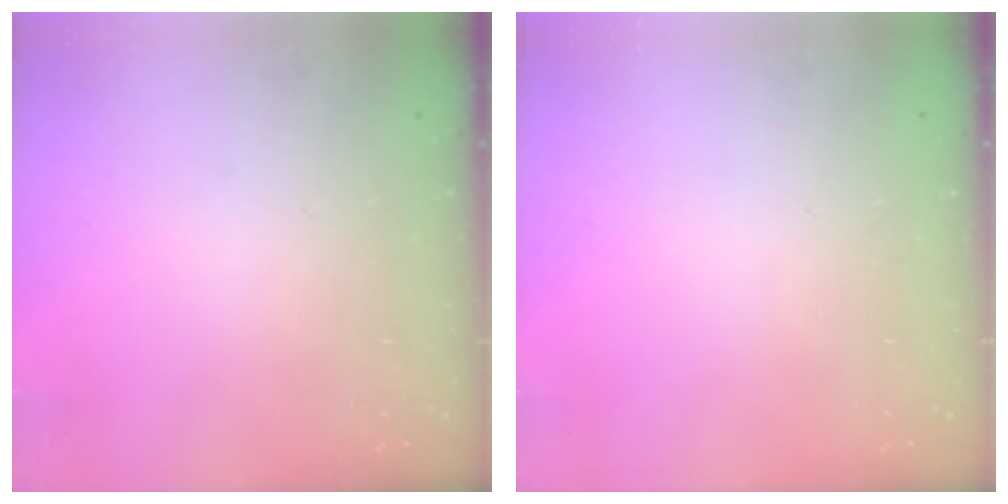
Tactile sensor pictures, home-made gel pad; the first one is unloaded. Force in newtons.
{"total": 0.0}